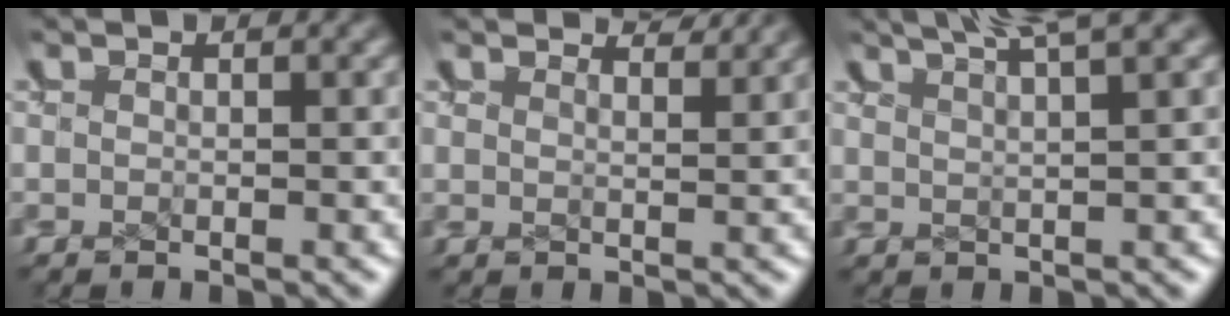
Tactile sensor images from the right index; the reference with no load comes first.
{"total": 2.4, "force": [2.3, -0.6, -0.1], "torque": [0.000, -0.002, 0.041]}
{"total": 4.8, "force": [4.2, 0.5, 2.2], "torque": [-0.018, 0.019, 0.063]}